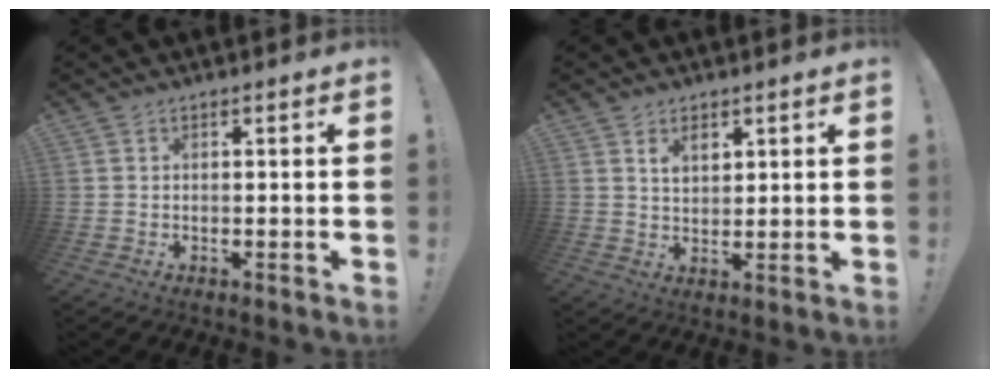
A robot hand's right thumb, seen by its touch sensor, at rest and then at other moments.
{"total": 4.3, "force": [2.4, 2.8, 2.2], "torque": [-0.036, -0.009, 0.041]}